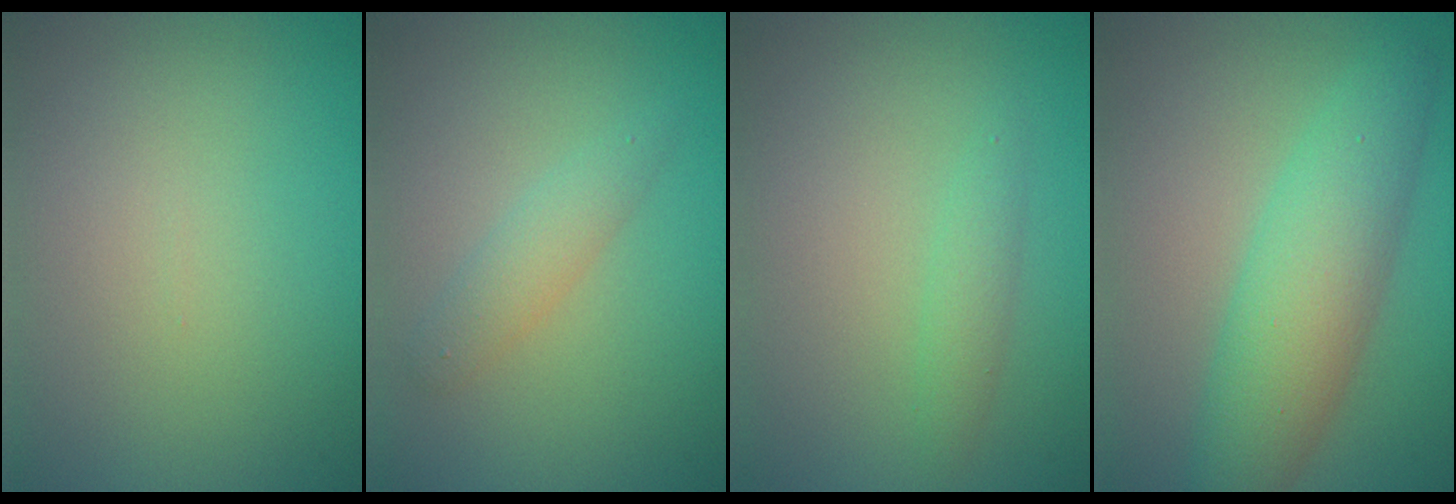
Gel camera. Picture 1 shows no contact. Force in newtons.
{"total": 1.9, "press": 1.9, "slide": 0.0}
{"total": 1.3, "press": 1.3, "slide": 0.1}
{"total": 6.2, "press": 6.2, "slide": 0.2}